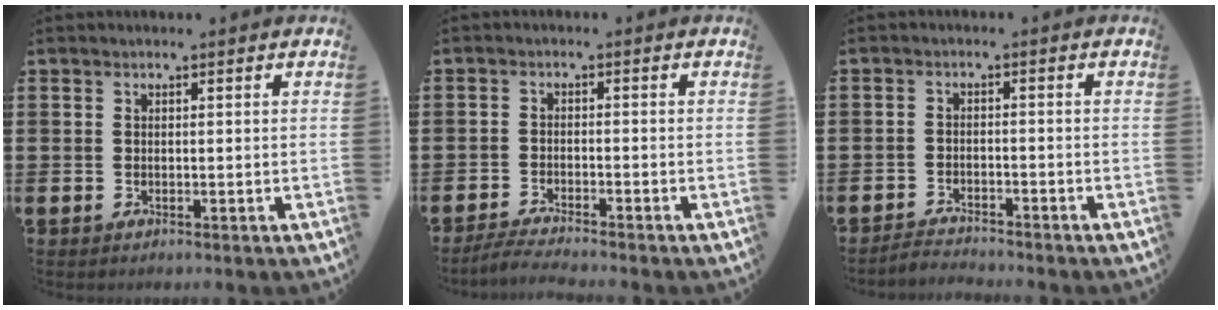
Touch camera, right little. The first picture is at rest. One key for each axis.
{"total": 2.2, "fx": -2.0, "fy": -0.2, "fz": 0.8, "tx": -0.012, "ty": 0.004, "tz": -0.039}
{"total": 2.2, "fx": -2.2, "fy": -0.1, "fz": -0.1, "tx": -0.003, "ty": 0.004, "tz": -0.047}